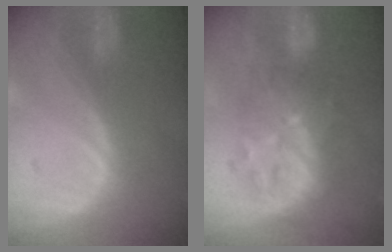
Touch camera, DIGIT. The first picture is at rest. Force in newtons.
{"total": 7.8, "press": 7.5, "slide": 2.1}